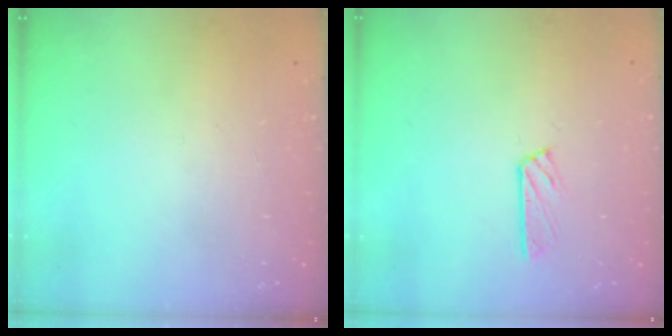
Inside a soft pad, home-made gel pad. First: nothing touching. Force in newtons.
{"total": 4.6, "press": 4.5, "slide": 0.5}